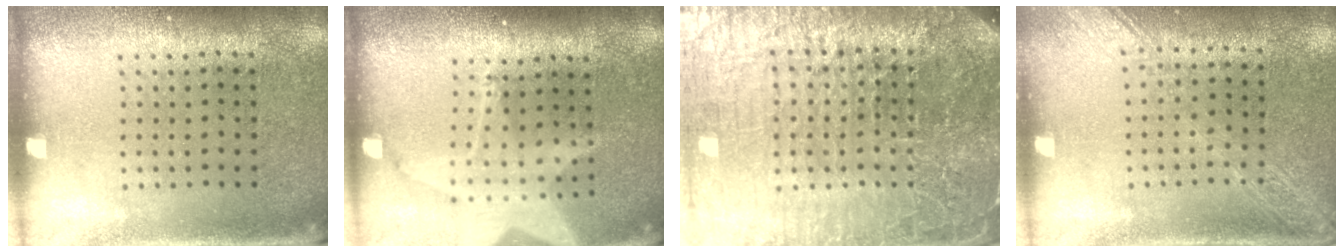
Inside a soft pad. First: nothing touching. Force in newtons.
{"total": 2.0, "press": 1.6, "slide": 1.3}
{"total": 6.8, "press": 6.0, "slide": 3.3}
{"total": 1.9, "press": 1.7, "slide": 1.0}